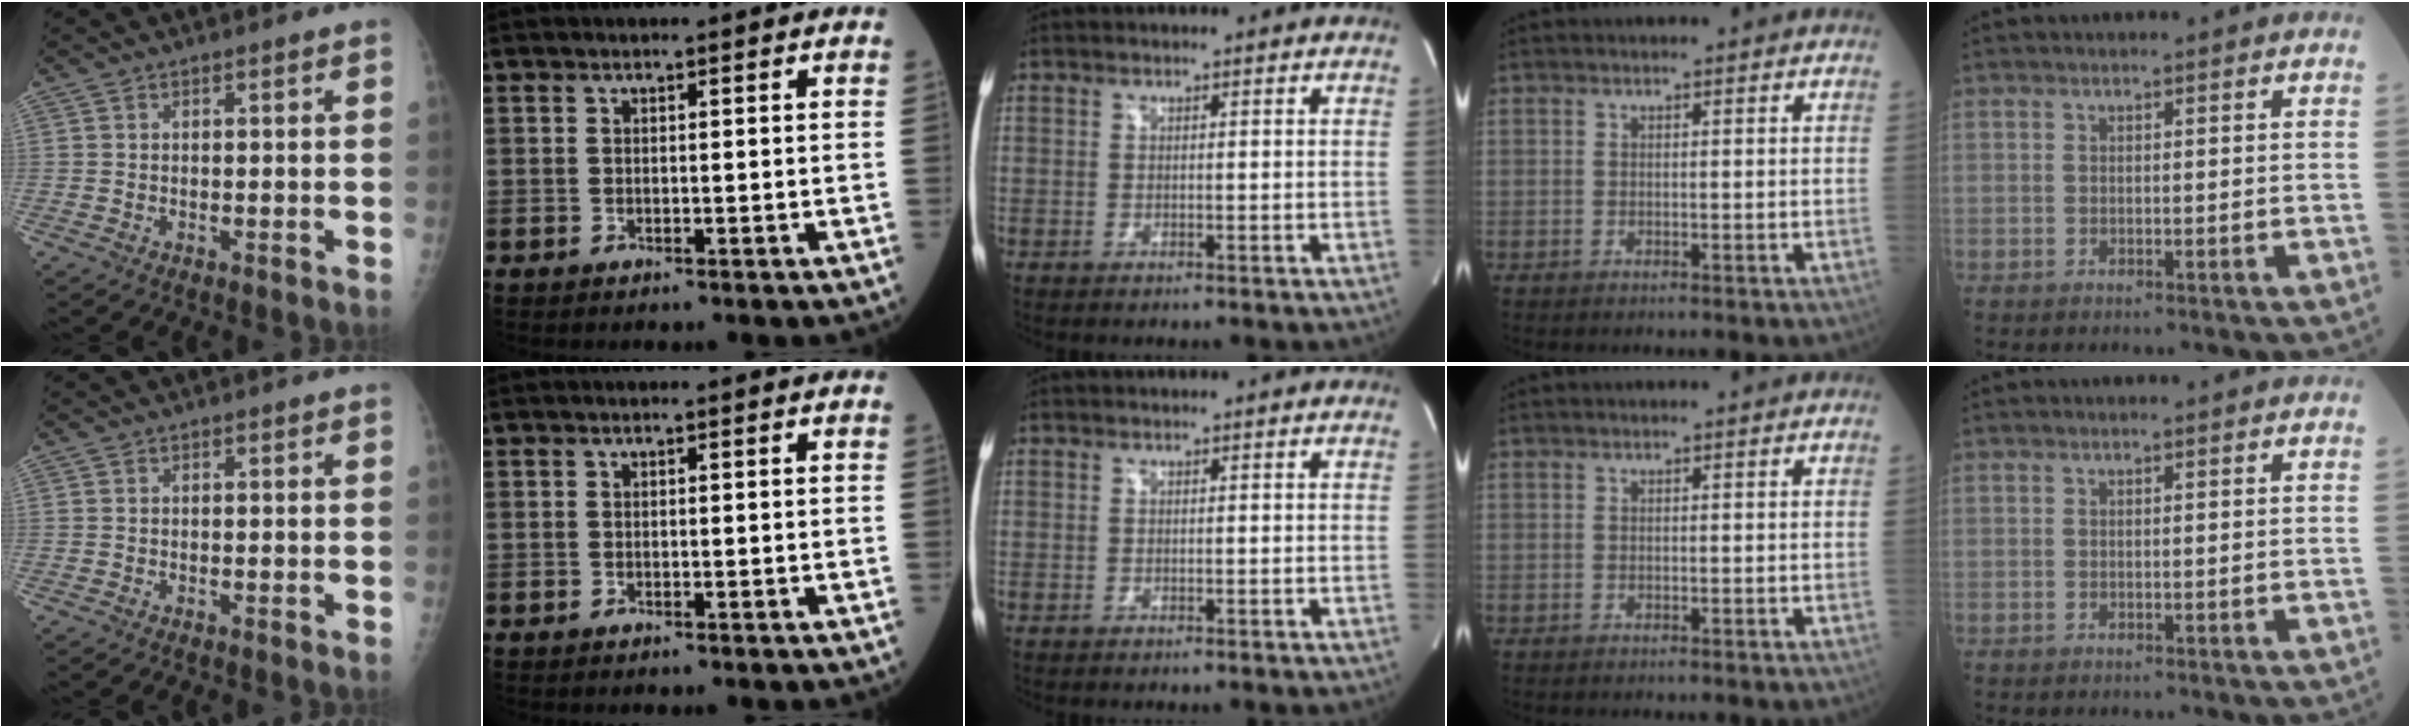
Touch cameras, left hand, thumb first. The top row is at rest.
{}